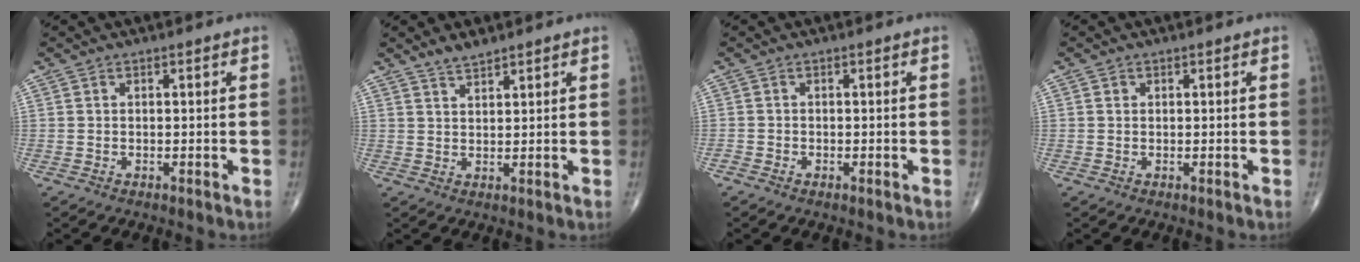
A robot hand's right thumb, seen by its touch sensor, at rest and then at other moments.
{"total": 2.7, "force": [2.4, 0.6, 1.1], "torque": [-0.016, -0.010, 0.046]}
{"total": 0.7, "force": [-0.5, 0.5, 0.3], "torque": [-0.004, 0.000, -0.011]}
{"total": 0.6, "force": [0.2, 0.5, 0.1], "torque": [0.001, 0.001, 0.003]}